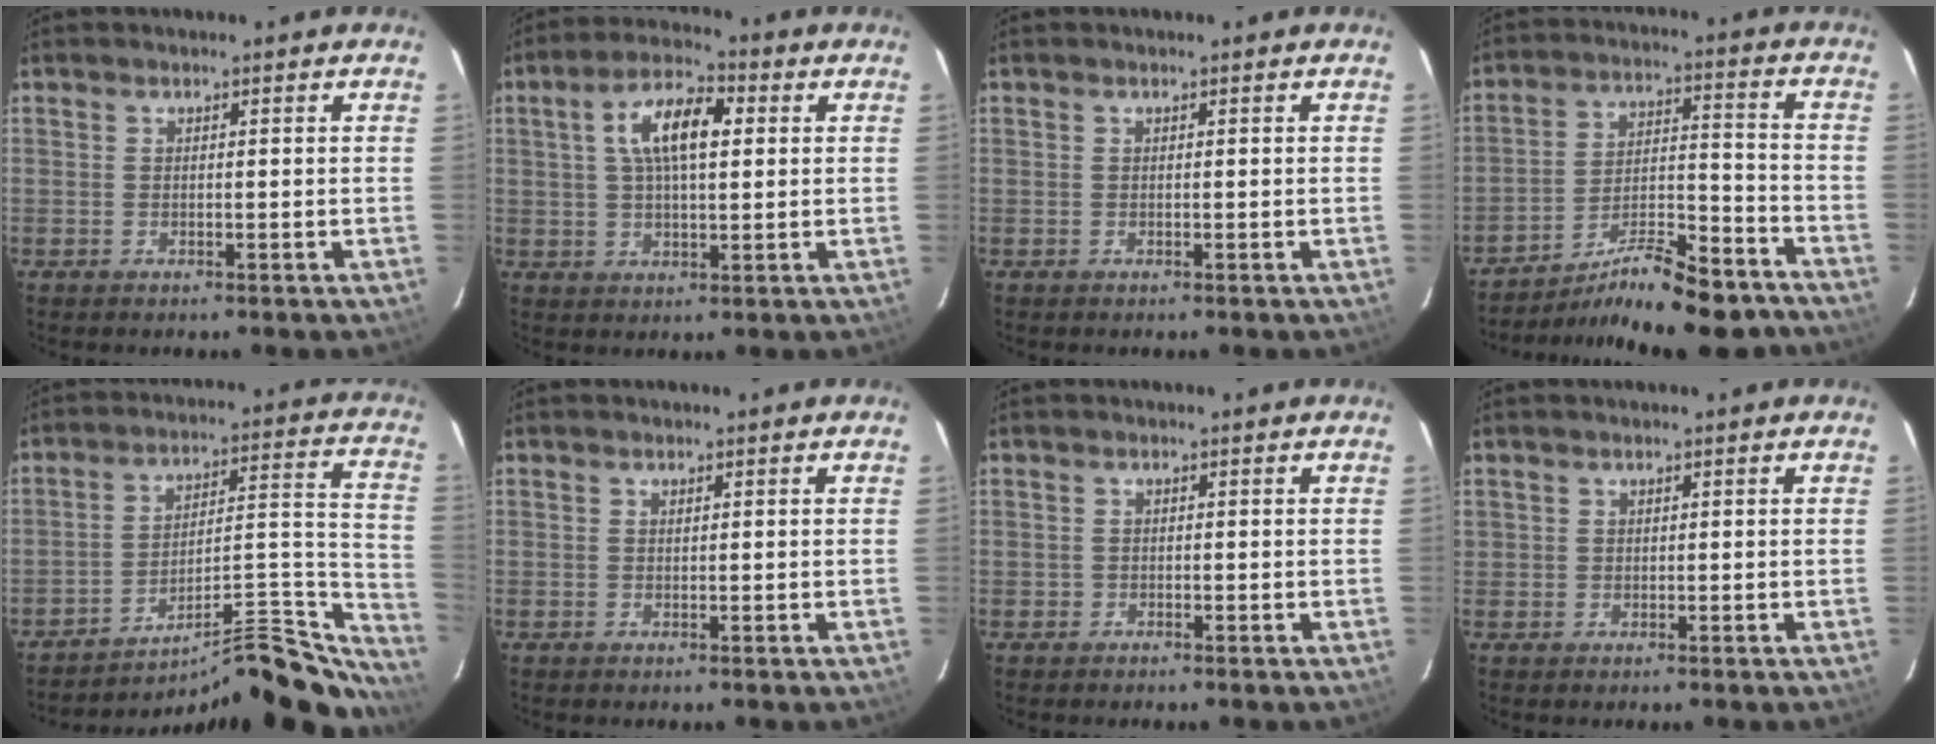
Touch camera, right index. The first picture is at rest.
{"total": 9.7, "force": [2.3, 3.9, 8.6], "torque": [-0.156, 0.023, 0.038]}
{"total": 0.0}
{"total": 18.8, "force": [-16.2, 4.1, 8.6], "torque": [-0.145, 0.001, -0.236]}
{"total": 23.9, "force": [-21.8, 4.4, 9.0], "torque": [-0.084, 0.030, -0.307]}
{"total": 0.0}
{"total": 0.9, "force": [-0.6, 0.7, -0.2], "torque": [0.000, 0.003, -0.009]}
{"total": 0.6, "force": [0.1, 0.6, 0.0], "torque": [0.004, 0.005, 0.002]}